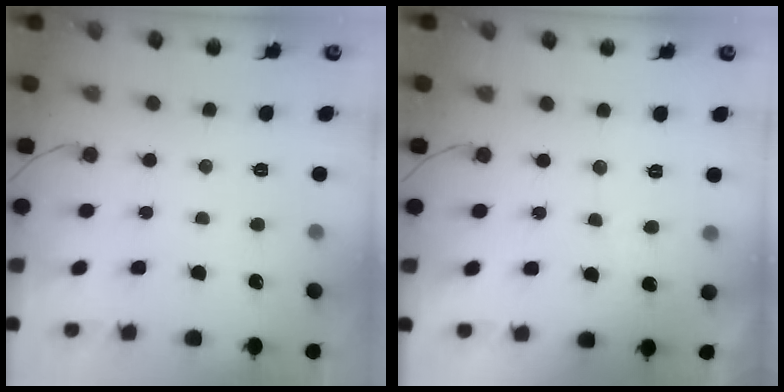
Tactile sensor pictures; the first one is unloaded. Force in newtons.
{"total": 2.8, "press": 2.8, "slide": 0.2}